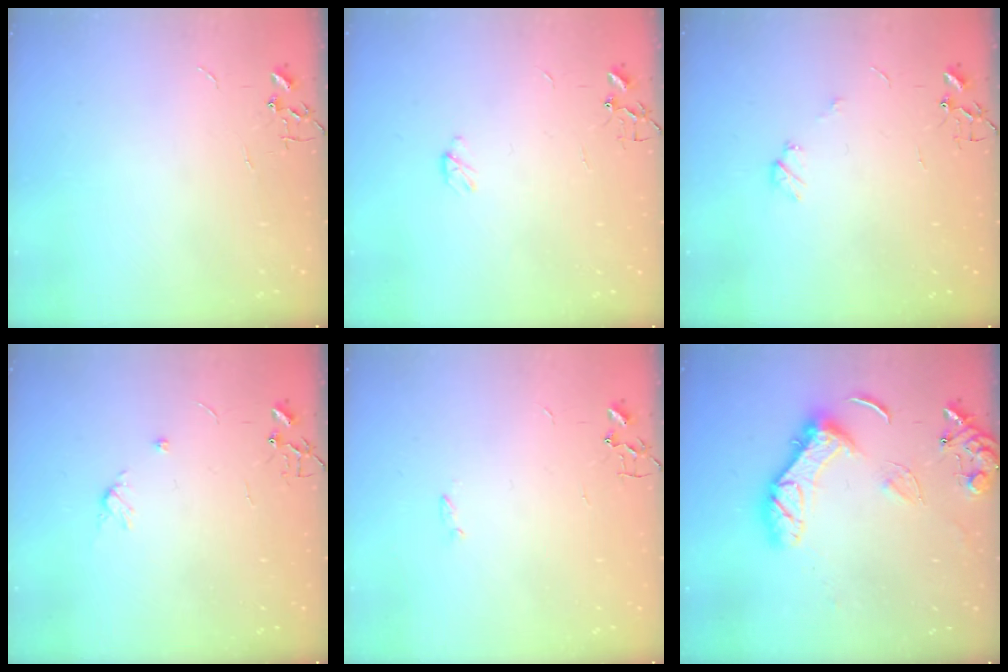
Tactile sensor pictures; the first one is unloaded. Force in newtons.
{"total": 2.9, "press": 2.9, "slide": 0.4}
{"total": 4.9, "press": 4.9, "slide": 0.6}
{"total": 5.6, "press": 5.6, "slide": 0.6}
{"total": 1.2, "press": 1.1, "slide": 0.3}
{"total": 14.5, "press": 14.4, "slide": 1.5}